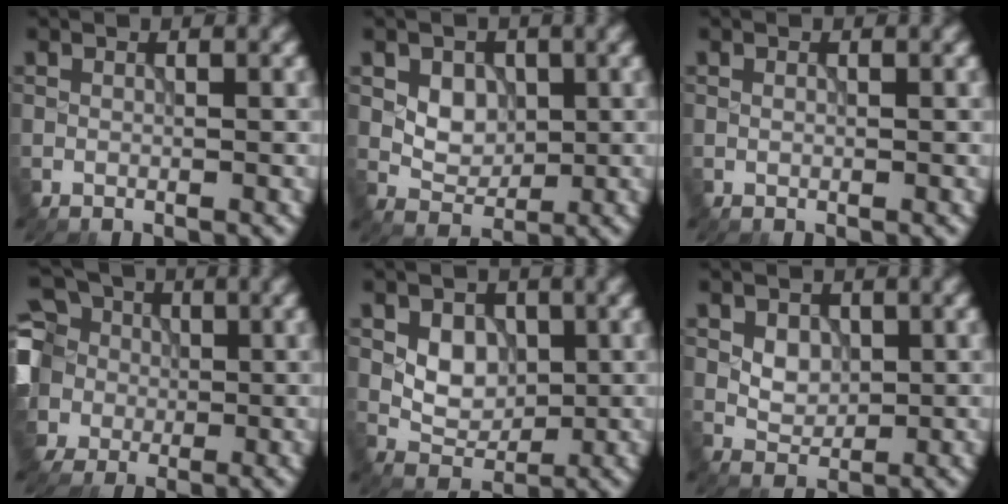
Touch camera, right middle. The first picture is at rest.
{"total": 3.1, "force": [0.6, 2.3, 2.0], "torque": [-0.034, -0.001, 0.010]}
{"total": 0.0}
{"total": 11.1, "force": [-0.1, 9.5, 5.8], "torque": [-0.145, 0.016, -0.033]}
{"total": 3.7, "force": [0.5, 2.7, 2.4], "torque": [-0.041, -0.002, 0.009]}
{"total": 2.2, "force": [0.5, 1.6, 1.5], "torque": [-0.026, -0.001, 0.010]}